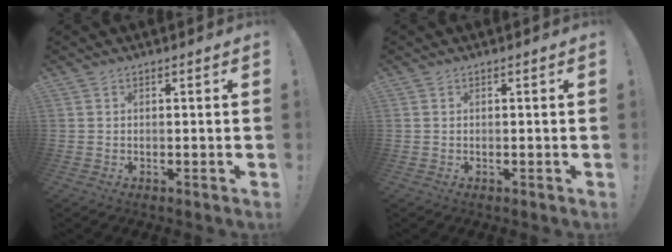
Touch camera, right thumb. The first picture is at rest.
{"total": 0.0}